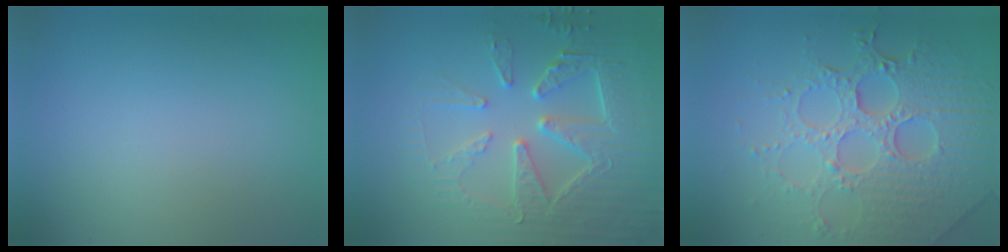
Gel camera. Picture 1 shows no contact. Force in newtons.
{"total": 6.7, "press": 5.6, "slide": 3.7}
{"total": 8.2, "press": 5.9, "slide": 5.7}